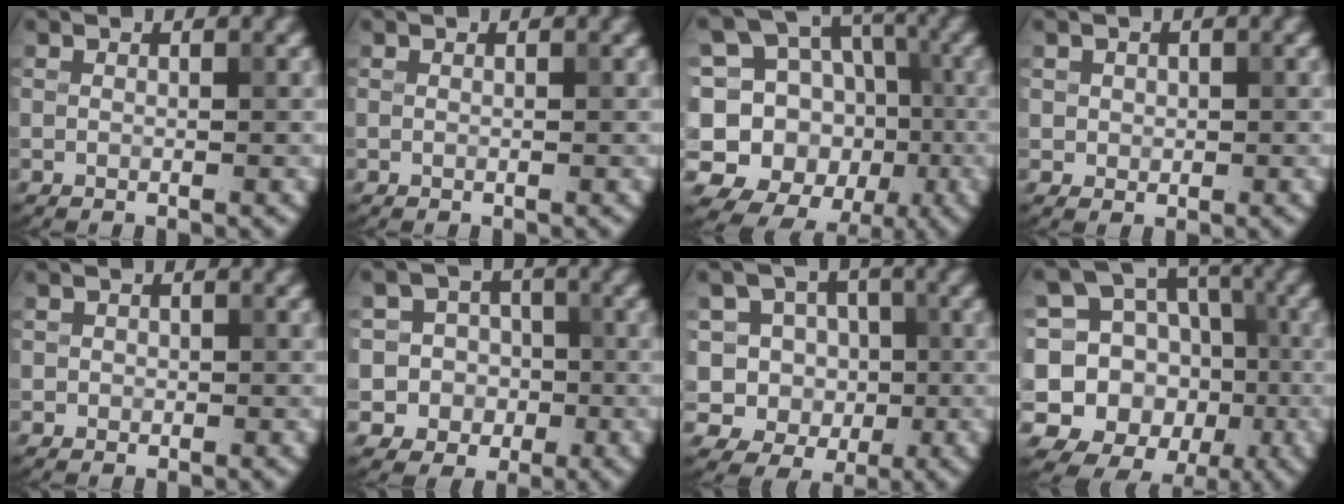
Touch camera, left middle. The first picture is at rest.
{"total": 0.0}
{"total": 13.1, "force": [-1.6, 11.8, 5.6], "torque": [-0.137, 0.025, -0.022]}
{"total": 1.3, "force": [0.3, 1.2, 0.4], "torque": [-0.004, 0.001, 0.009]}
{"total": 0.7, "force": [0.0, 0.7, 0.1], "torque": [0.007, -0.002, -0.001]}
{"total": 7.5, "force": [-0.4, 7.4, 1.5], "torque": [-0.037, 0.032, -0.028]}
{"total": 9.1, "force": [1.3, 8.1, 3.8], "torque": [-0.080, 0.048, -0.019]}
{"total": 13.3, "force": [-0.4, 12.2, 5.4], "torque": [-0.140, 0.032, 0.002]}